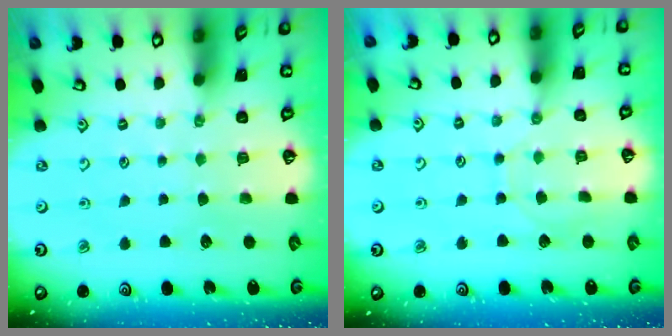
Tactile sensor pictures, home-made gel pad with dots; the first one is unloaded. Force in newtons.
{"total": 6.5, "press": 6.5, "slide": 0.6}